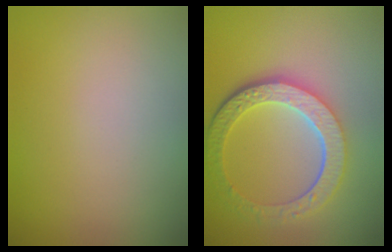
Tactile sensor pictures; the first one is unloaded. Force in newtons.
{"total": 6.2, "press": 4.6, "slide": 4.1}